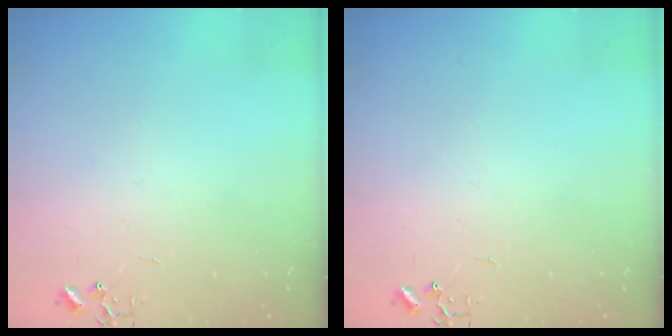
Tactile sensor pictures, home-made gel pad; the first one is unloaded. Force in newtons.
{"total": 0.0}